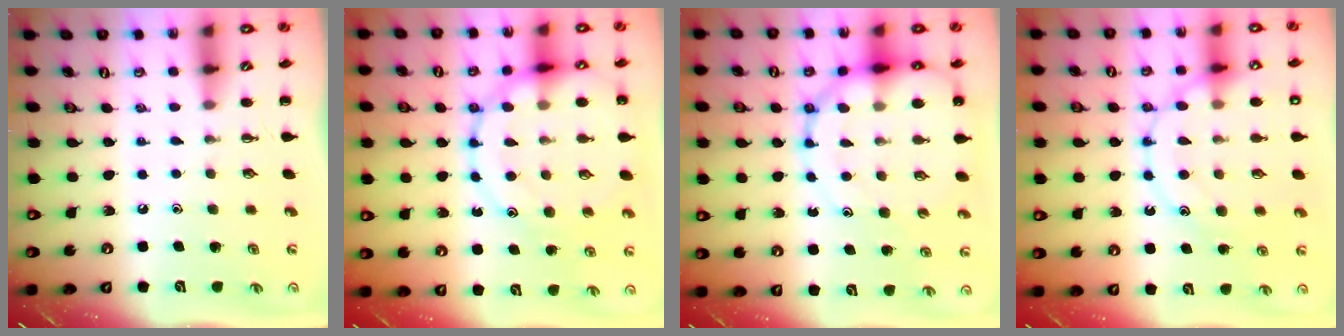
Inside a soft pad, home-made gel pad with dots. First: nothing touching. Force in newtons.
{"total": 18.7, "press": 18.6, "slide": 1.5}
{"total": 15.7, "press": 15.4, "slide": 3.3}
{"total": 14.9, "press": 14.9, "slide": 0.8}